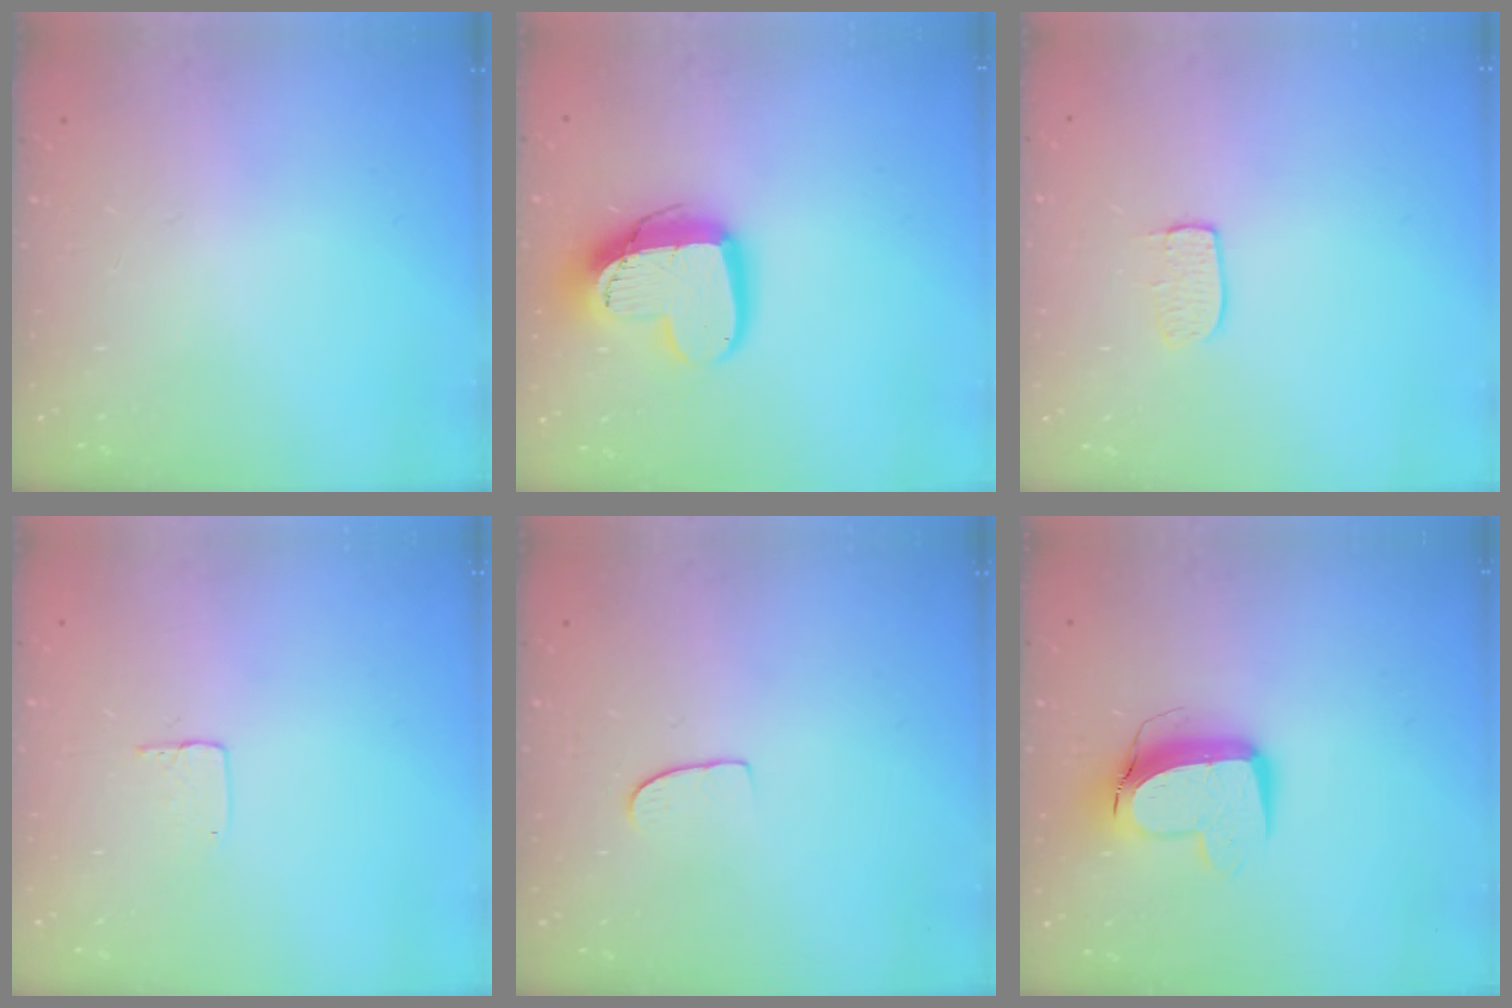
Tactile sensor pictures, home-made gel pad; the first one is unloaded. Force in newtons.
{"total": 15.8, "press": 15.8, "slide": 1.3}
{"total": 5.2, "press": 5.2, "slide": 0.3}
{"total": 3.5, "press": 3.5, "slide": 0.2}
{"total": 5.4, "press": 5.4, "slide": 0.3}
{"total": 10.2, "press": 10.2, "slide": 1.0}